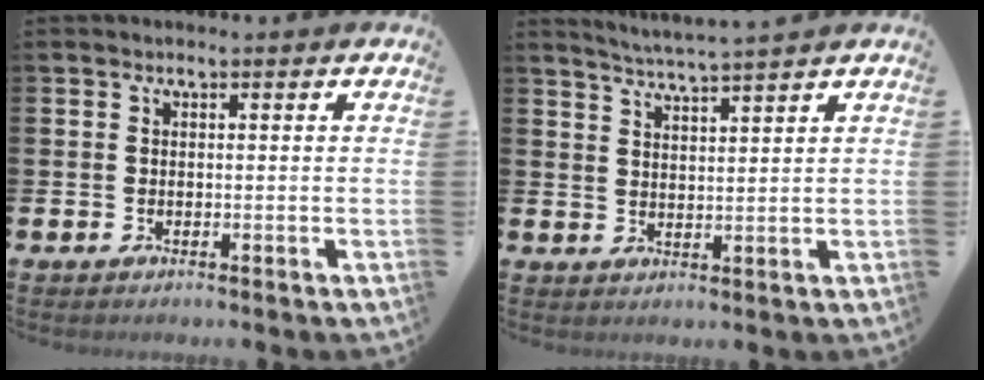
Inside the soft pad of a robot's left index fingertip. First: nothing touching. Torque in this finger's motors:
{"motor_torque": [-0.27, -0.21, -0.02, 0.00]}